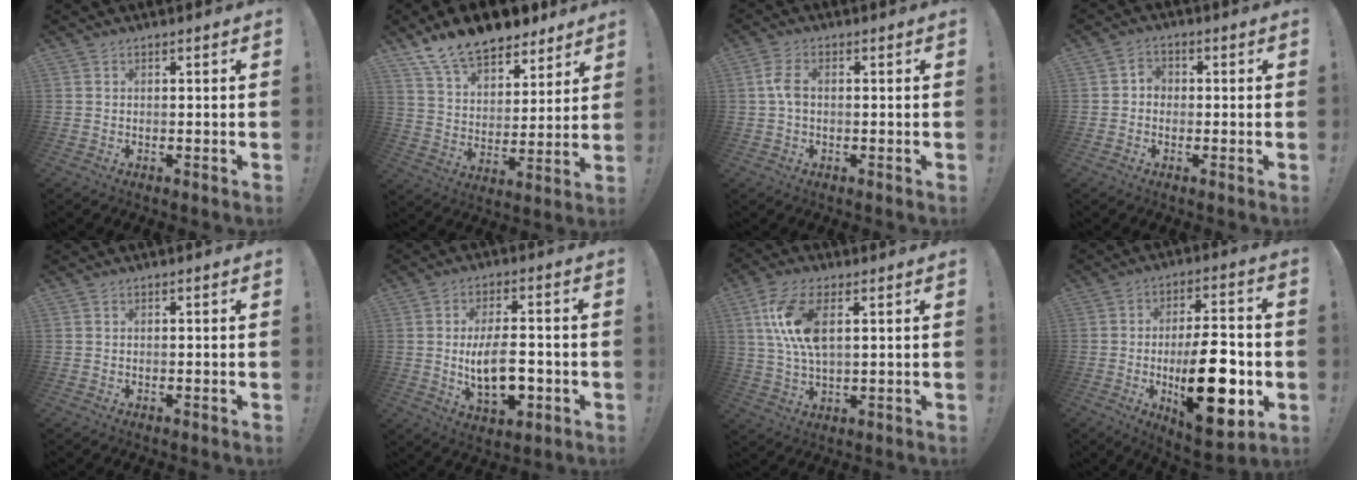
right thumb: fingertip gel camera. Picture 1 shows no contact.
{"total": 14.9, "force": [12.5, 6.5, 4.9], "torque": [-0.091, -0.096, 0.228]}
{"total": 4.8, "force": [-0.1, 2.8, 3.9], "torque": [-0.086, 0.008, -0.002]}
{"total": 3.4, "force": [-1.1, 2.8, 1.4], "torque": [-0.027, 0.012, -0.019]}
{"total": 0.0}
{"total": 13.3, "force": [-1.9, 6.5, 11.4], "torque": [-0.187, -0.003, -0.037]}
{"total": 11.6, "force": [3.5, 5.1, 9.8], "torque": [-0.207, -0.010, 0.064]}
{"total": 22.2, "force": [-4.3, 9.0, 19.9], "torque": [-0.307, 0.006, -0.059]}